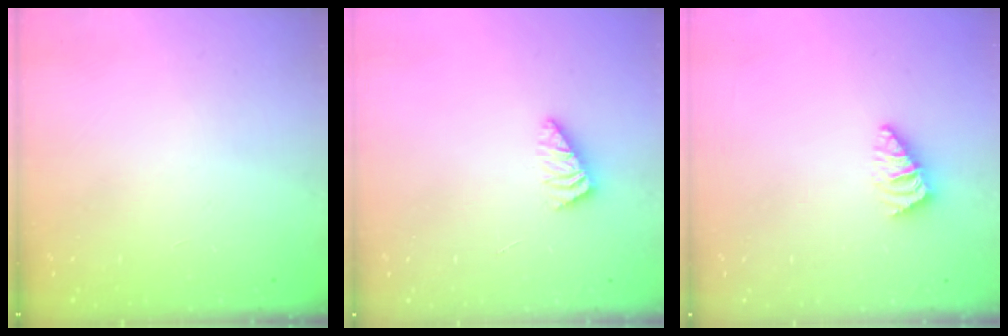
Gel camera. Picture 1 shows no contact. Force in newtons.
{"total": 2.5, "press": 2.4, "slide": 0.4}
{"total": 1.1, "press": 1.0, "slide": 0.3}